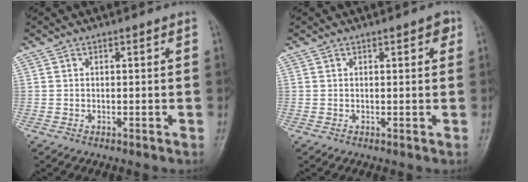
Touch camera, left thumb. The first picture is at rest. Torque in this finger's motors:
{"motor_torque": [-0.18, -0.08, 0.09, 0.14, 0.04]}